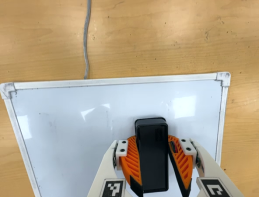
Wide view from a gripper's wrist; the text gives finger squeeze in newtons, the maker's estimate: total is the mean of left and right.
{"total": 18.0, "left": 21.3, "right": 14.7}